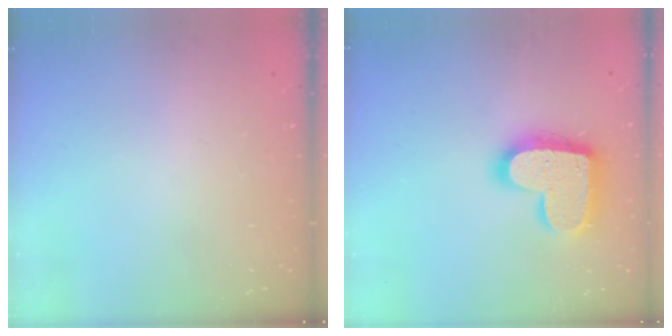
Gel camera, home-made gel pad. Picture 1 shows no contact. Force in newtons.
{"total": 19.3, "press": 19.3, "slide": 1.3}